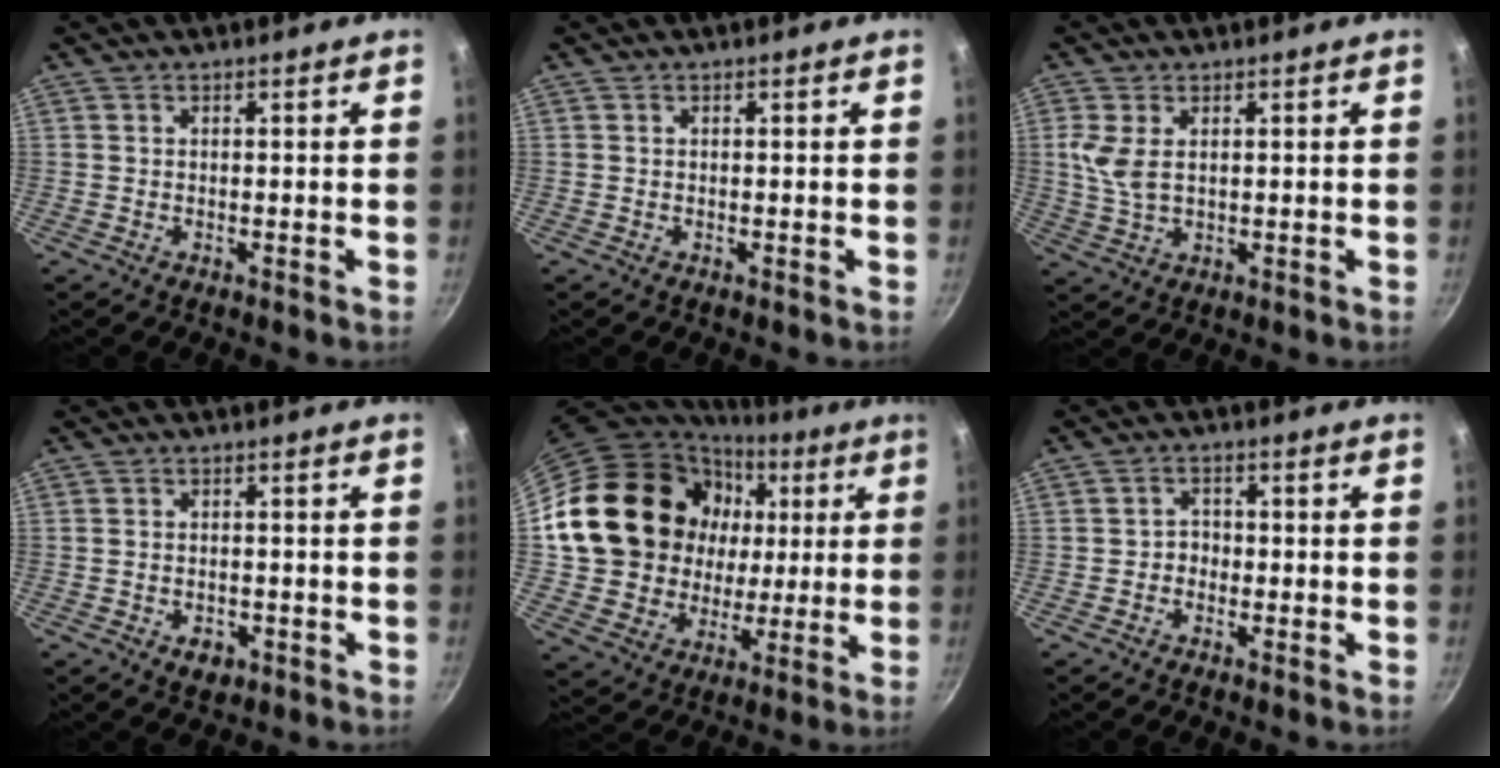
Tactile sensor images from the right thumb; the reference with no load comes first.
{"total": 0.0}
{"total": 5.6, "force": [1.3, 3.1, 4.4], "torque": [-0.092, -0.003, 0.030]}
{"total": 3.3, "force": [-1.4, 2.2, 2.0], "torque": [-0.029, 0.009, -0.015]}
{"total": 24.4, "force": [4.7, 20.6, 12.3], "torque": [-0.207, 0.019, 0.100]}
{"total": 2.4, "force": [-0.8, 2.1, 1.0], "torque": [0.003, 0.012, -0.018]}